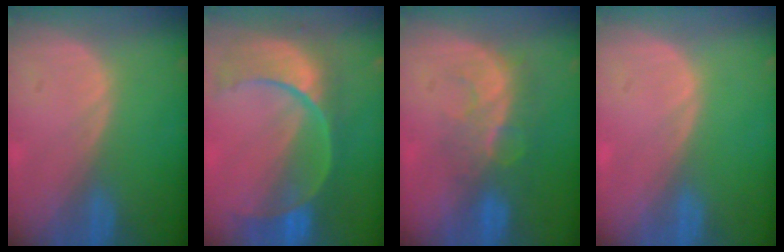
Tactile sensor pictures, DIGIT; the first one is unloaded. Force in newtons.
{"total": 11.1, "press": 9.3, "slide": 6.0}
{"total": 8.2, "press": 7.0, "slide": 4.2}
{"total": 0.0}